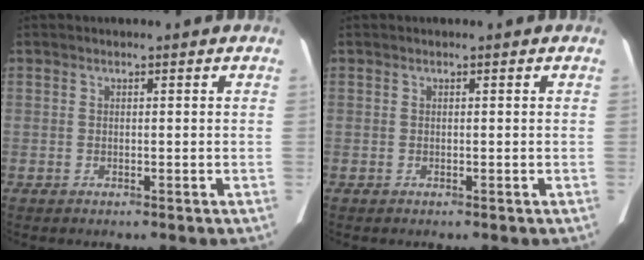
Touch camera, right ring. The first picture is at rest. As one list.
[{"total": 0.0}]